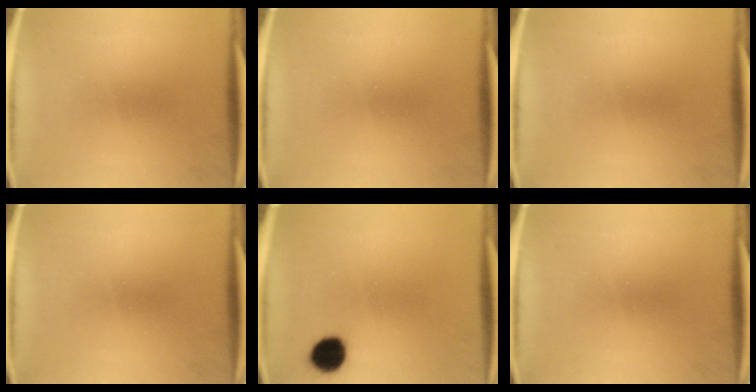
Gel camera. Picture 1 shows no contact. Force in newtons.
{"total": 0.0}
{"total": 0.0}
{"total": 0.0}
{"total": 6.4}
{"total": 0.0}